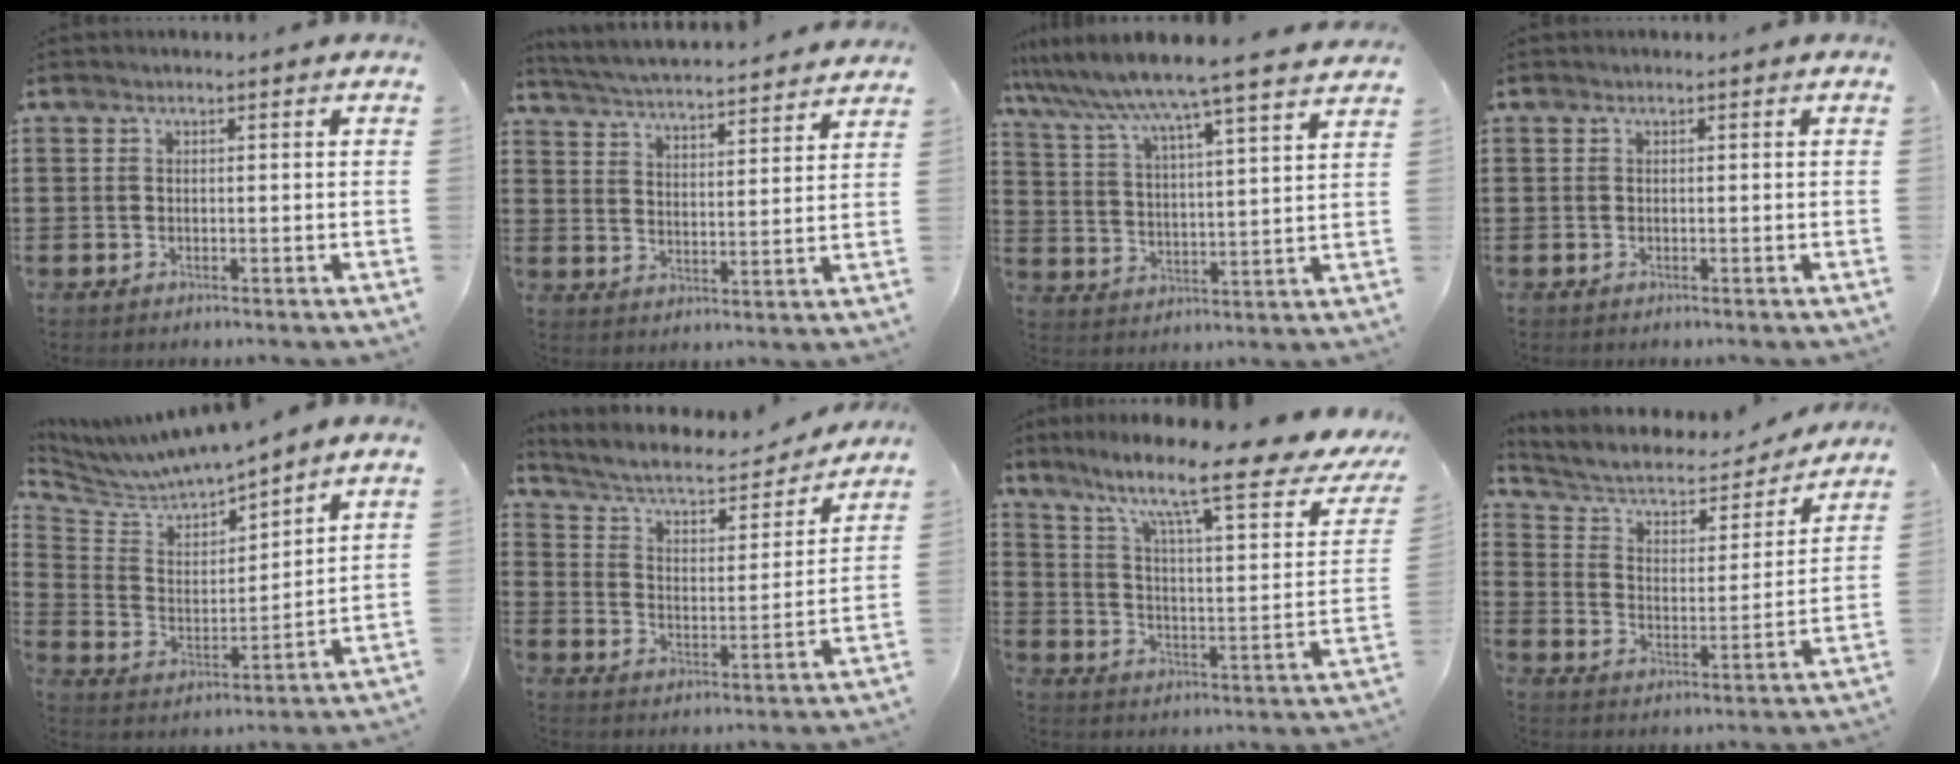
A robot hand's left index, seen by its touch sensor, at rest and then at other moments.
{"total": 4.4, "force": [4.3, -0.7, 0.6], "torque": [-0.034, -0.038, 0.070]}
{"total": 6.7, "force": [6.2, -1.1, 2.4], "torque": [-0.075, -0.051, 0.097]}
{"total": 0.0}
{"total": 5.4, "force": [5.4, 0.2, 0.0], "torque": [-0.036, -0.050, 0.089]}
{"total": 6.5, "force": [5.8, 1.5, 2.6], "torque": [-0.078, -0.034, 0.096]}
{"total": 14.2, "force": [9.7, 2.3, 10.2], "torque": [-0.191, -0.060, 0.149]}
{"total": 5.5, "force": [4.4, 2.4, 2.2], "torque": [-0.068, -0.026, 0.070]}